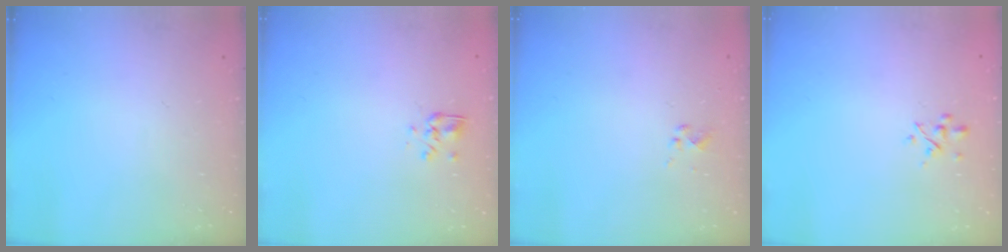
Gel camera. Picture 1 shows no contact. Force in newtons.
{"total": 2.9, "press": 2.6, "slide": 1.3}
{"total": 0.9, "press": 0.8, "slide": 0.3}
{"total": 2.2, "press": 2.0, "slide": 0.9}